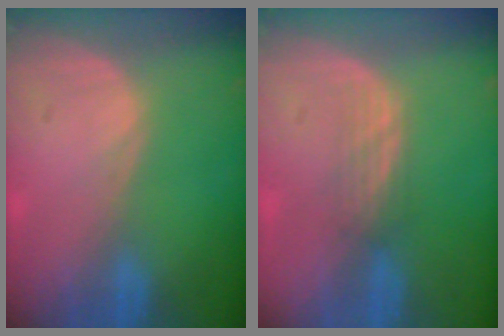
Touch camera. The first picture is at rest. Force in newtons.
{"total": 2.1, "press": 2.1, "slide": 0.3}